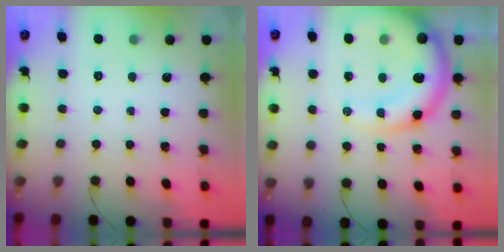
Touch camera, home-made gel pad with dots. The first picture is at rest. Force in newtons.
{"total": 16.5, "press": 16.1, "slide": 3.5}